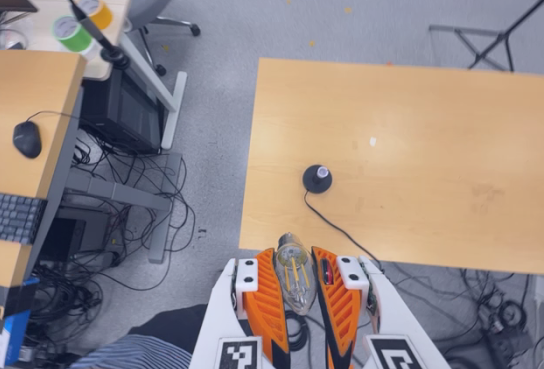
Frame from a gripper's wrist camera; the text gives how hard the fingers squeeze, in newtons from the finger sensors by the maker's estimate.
{"total": 22.1, "left": 25.3, "right": 18.9}